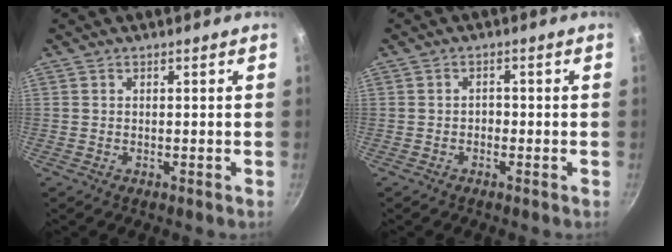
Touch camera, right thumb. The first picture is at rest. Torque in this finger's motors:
{"motor_torque": [-0.14, -0.10, -0.05, 0.13, 0.05]}